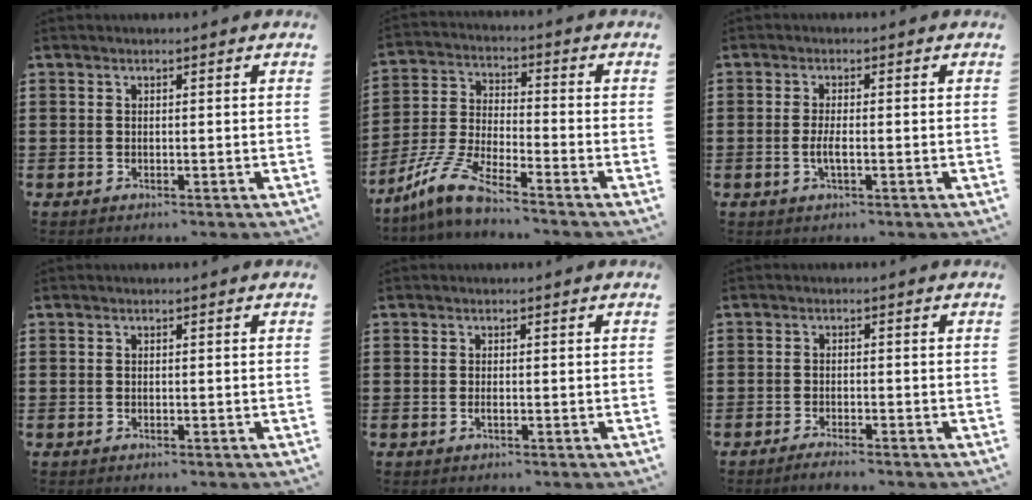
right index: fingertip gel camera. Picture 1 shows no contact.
{"total": 8.0, "force": [-6.9, 0.4, 4.1], "torque": [-0.112, -0.010, -0.142]}
{"total": 2.6, "force": [-0.7, 0.5, 2.4], "torque": [-0.050, -0.003, -0.014]}
{"total": 0.0}
{"total": 0.6, "force": [-0.2, 0.1, 0.5], "torque": [-0.009, -0.004, -0.003]}
{"total": 1.4, "force": [-1.4, -0.1, 0.4], "torque": [-0.007, 0.000, -0.026]}